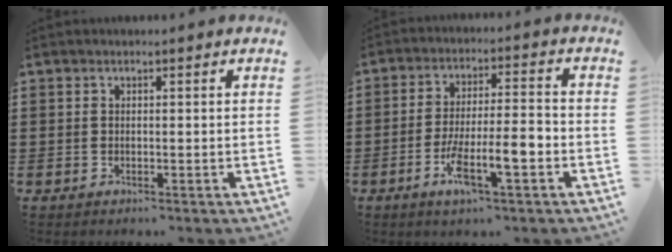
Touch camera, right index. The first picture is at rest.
{"total": 9.1, "force": [-3.6, 2.0, 8.1], "torque": [-0.149, 0.000, -0.064]}